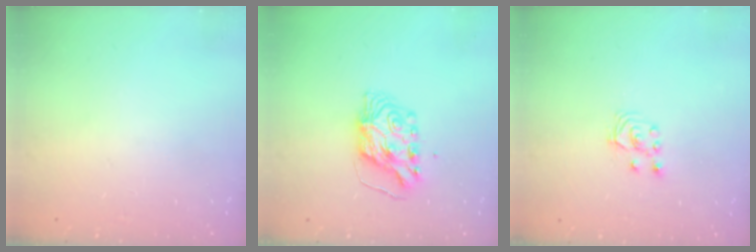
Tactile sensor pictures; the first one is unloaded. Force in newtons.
{"total": 7.2, "press": 7.2, "slide": 0.8}
{"total": 2.8, "press": 2.7, "slide": 0.7}